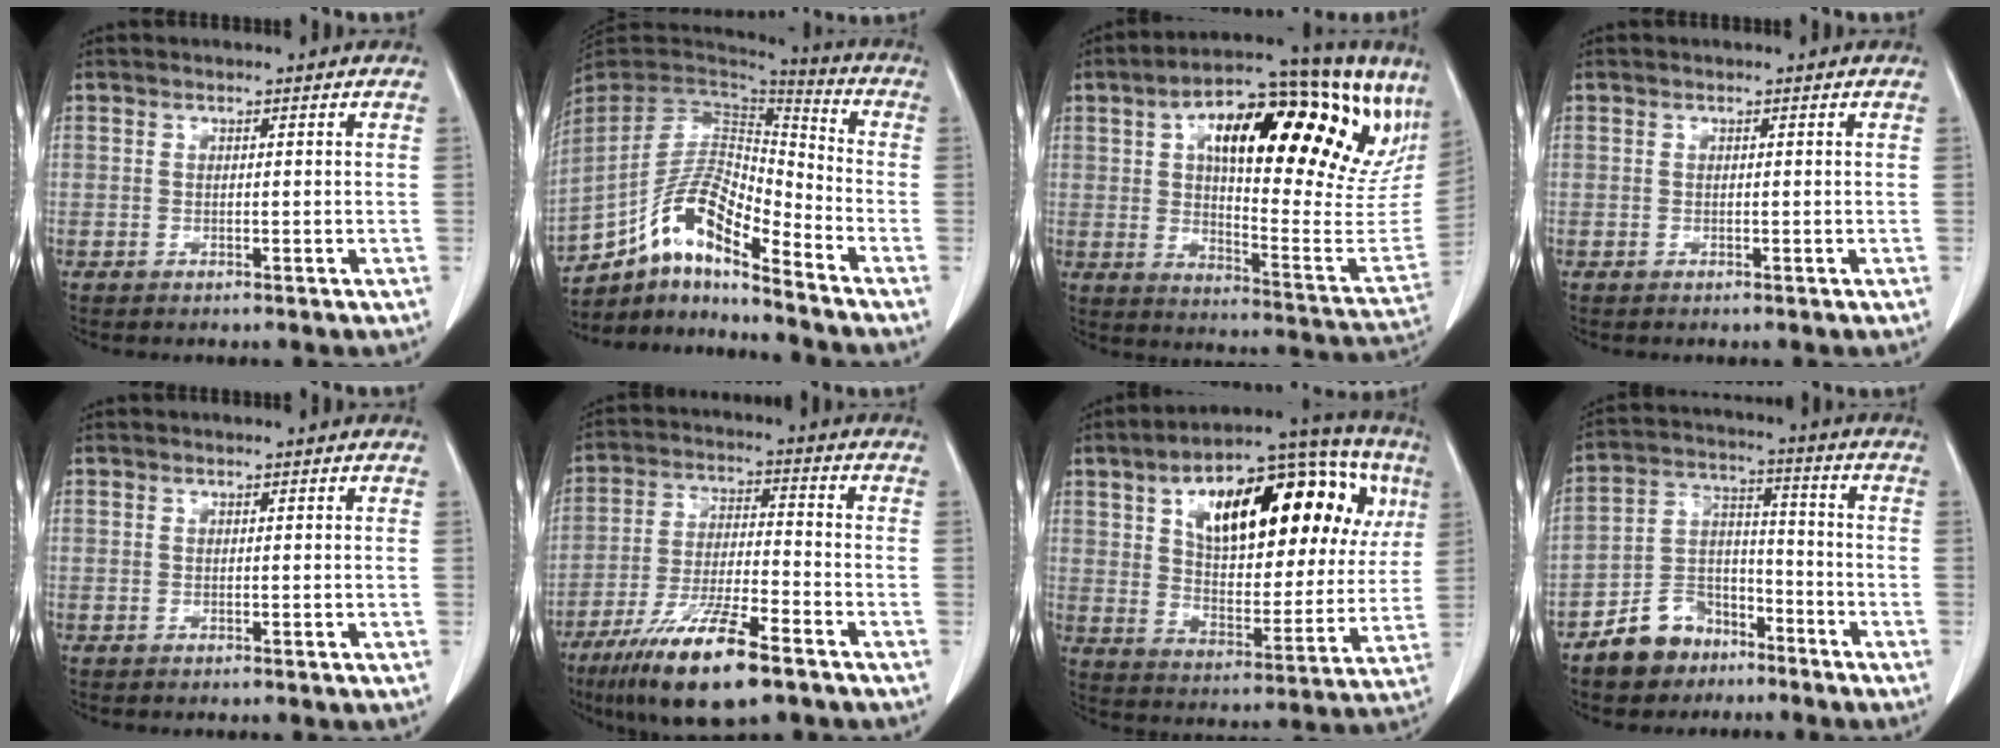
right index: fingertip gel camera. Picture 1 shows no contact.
{"total": 13.7, "force": [-9.5, 3.2, 9.3], "torque": [-0.176, 0.026, -0.172]}
{"total": 31.5, "force": [16.8, 10.3, 24.6], "torque": [-0.313, 0.052, 0.235]}
{"total": 0.0}
{"total": 0.0}
{"total": 13.9, "force": [-8.9, 2.3, 10.4], "torque": [-0.196, -0.027, -0.156]}
{"total": 27.0, "force": [9.6, 11.2, 22.6], "torque": [-0.339, 0.058, 0.146]}
{"total": 9.4, "force": [-6.5, 6.2, 2.5], "torque": [-0.049, 0.024, -0.116]}